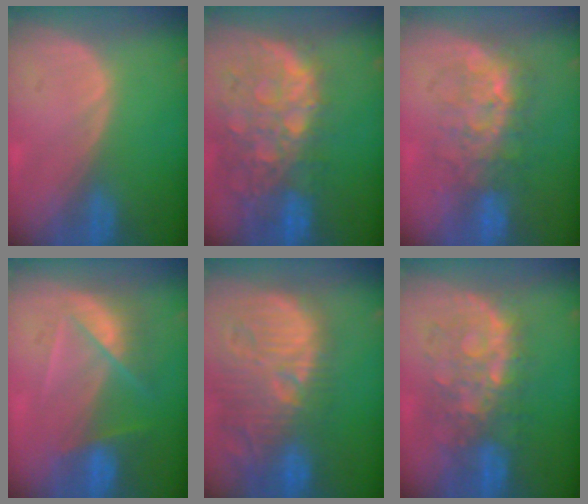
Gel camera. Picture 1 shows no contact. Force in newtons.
{"total": 13.0, "press": 10.7, "slide": 7.4}
{"total": 7.8, "press": 7.7, "slide": 1.6}
{"total": 7.4, "press": 6.5, "slide": 3.5}
{"total": 14.6, "press": 13.0, "slide": 6.6}
{"total": 9.1, "press": 8.6, "slide": 2.9}